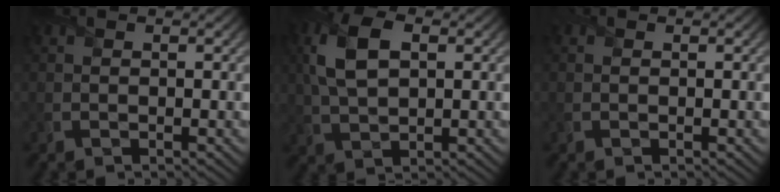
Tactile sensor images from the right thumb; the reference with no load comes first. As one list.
[{"total": 7.1, "force": [1.7, 3.8, 5.7], "torque": [-0.136, 0.012, 0.030]}, {"total": 0.0}]